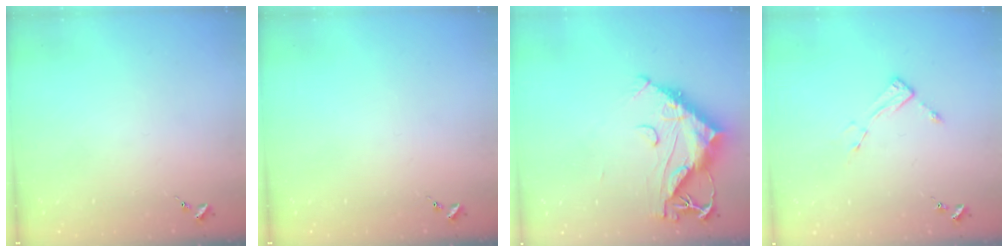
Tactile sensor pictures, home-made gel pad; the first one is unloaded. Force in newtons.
{"total": 0.0}
{"total": 15.1, "press": 15.1, "slide": 1.2}
{"total": 4.8, "press": 4.7, "slide": 0.3}